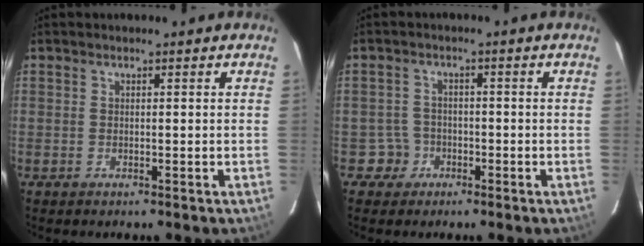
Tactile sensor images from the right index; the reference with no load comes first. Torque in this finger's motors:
{"motor_torque": [-0.10, -0.07, -0.49, -0.19]}